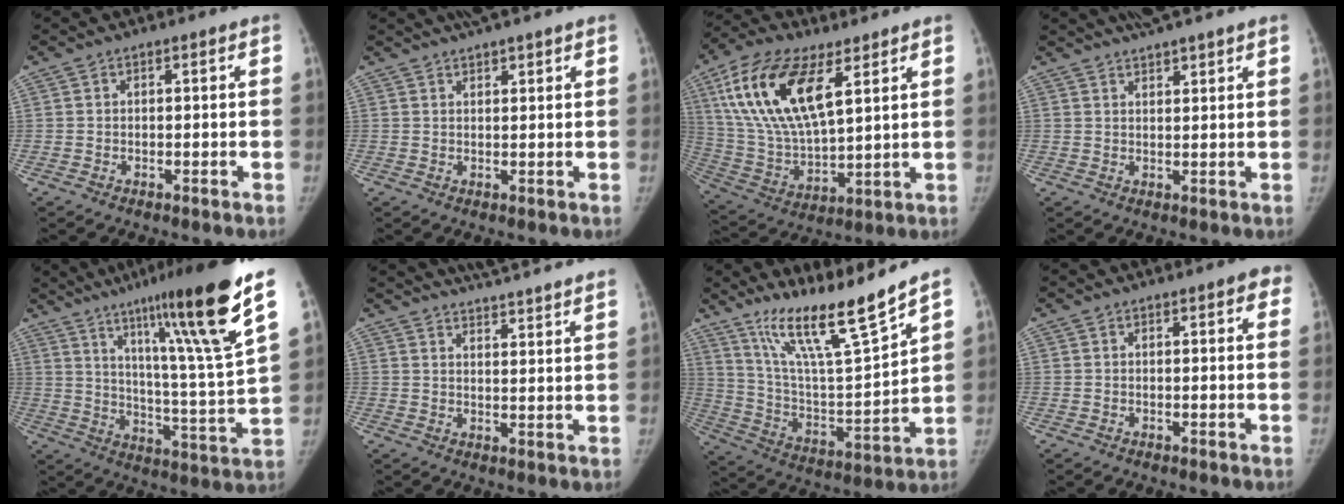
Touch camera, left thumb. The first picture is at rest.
{"total": 4.4, "force": [3.6, 0.6, 2.4], "torque": [-0.029, 0.005, 0.060]}
{"total": 20.5, "force": [8.9, 9.2, 16.0], "torque": [-0.302, -0.023, 0.171]}
{"total": 6.0, "force": [5.0, 0.7, 3.3], "torque": [-0.042, 0.003, 0.082]}
{"total": 24.1, "force": [14.4, 1.7, 19.2], "torque": [-0.275, -0.054, 0.227]}
{"total": 17.8, "force": [16.2, 1.7, 7.2], "torque": [-0.089, -0.049, 0.211]}
{"total": 18.9, "force": [14.7, 0.9, 11.9], "torque": [-0.178, -0.084, 0.268]}
{"total": 3.7, "force": [2.0, 1.1, 2.9], "torque": [-0.018, -0.001, 0.018]}